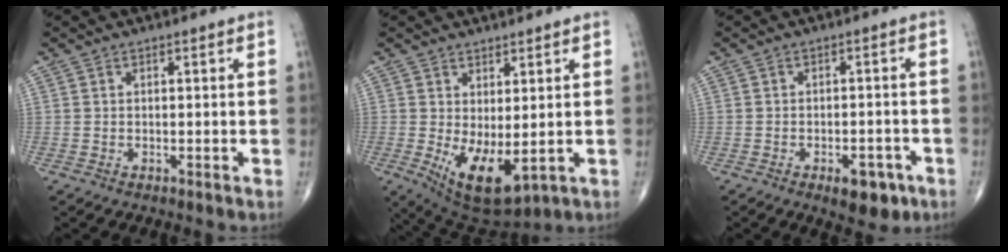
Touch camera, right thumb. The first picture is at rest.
{"total": 9.9, "force": [-1.0, 4.5, 8.8], "torque": [-0.141, -0.019, 0.006]}
{"total": 5.9, "force": [-3.1, 2.9, 4.1], "torque": [-0.038, 0.011, -0.037]}